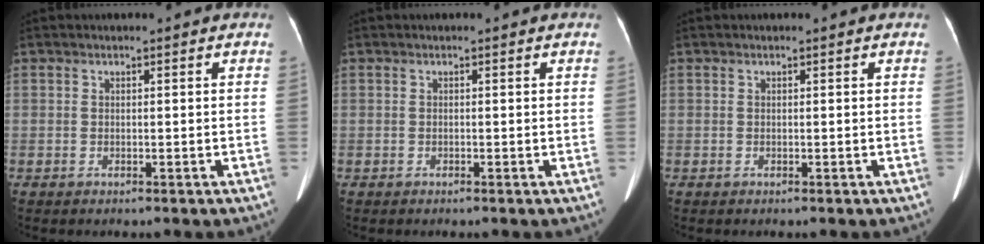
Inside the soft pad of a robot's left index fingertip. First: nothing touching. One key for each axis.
{"total": 0.0}
{"total": 0.0}